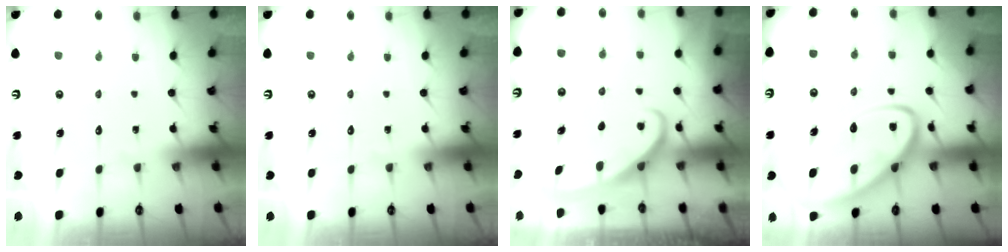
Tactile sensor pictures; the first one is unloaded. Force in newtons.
{"total": 0.0}
{"total": 2.9, "press": 2.9, "slide": 0.3}
{"total": 10.5, "press": 10.4, "slide": 1.0}